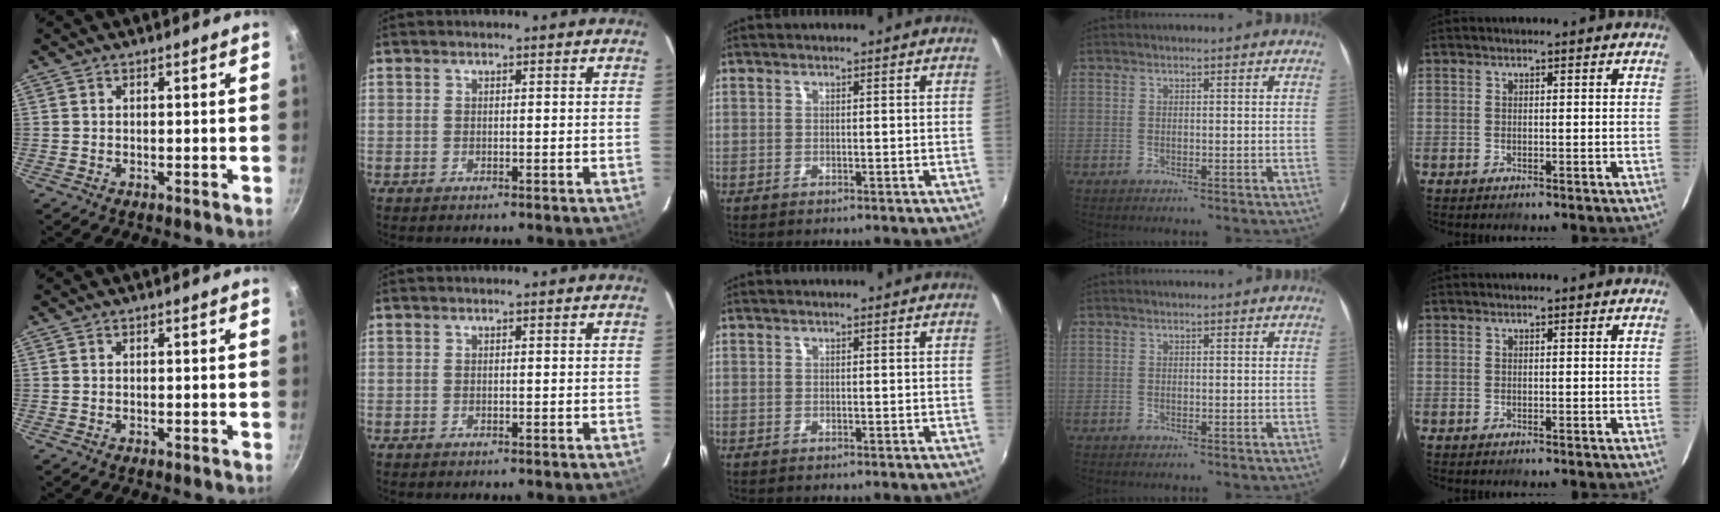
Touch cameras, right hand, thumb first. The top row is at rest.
{}